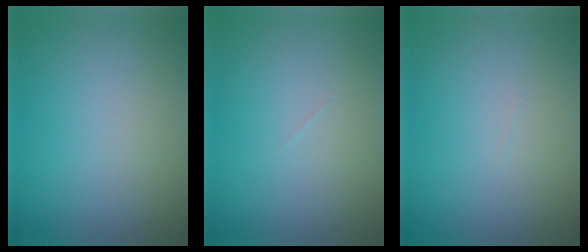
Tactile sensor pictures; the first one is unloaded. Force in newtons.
{"total": 0.0}
{"total": 0.0}